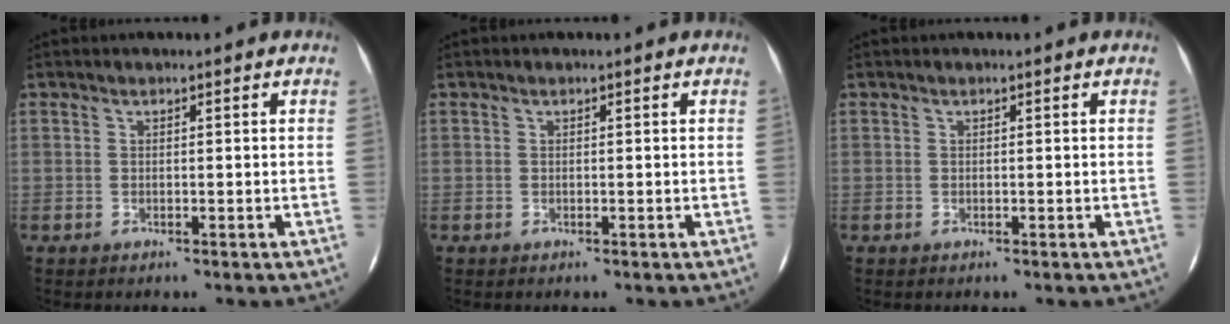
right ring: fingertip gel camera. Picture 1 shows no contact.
{"total": 0.0}
{"total": 0.0}